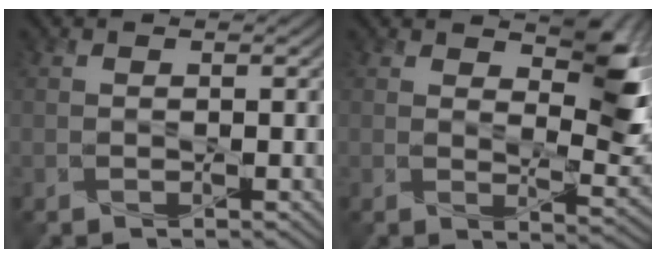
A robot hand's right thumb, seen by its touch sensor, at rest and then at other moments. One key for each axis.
{"total": 7.6, "fx": 4.0, "fy": 3.0, "fz": 5.7, "tx": -0.086, "ty": -0.011, "tz": 0.065}